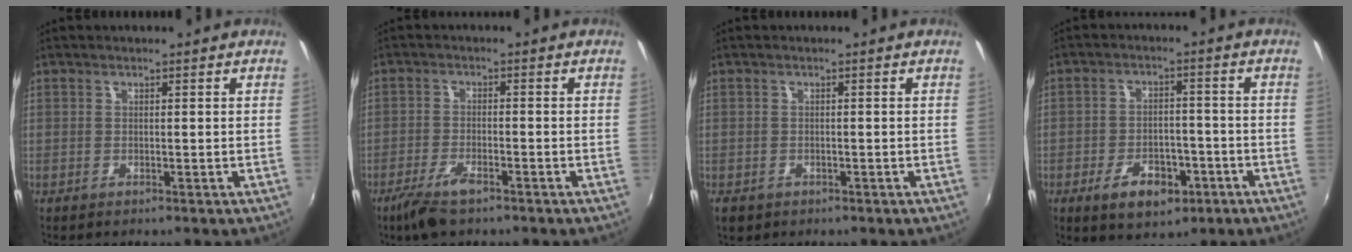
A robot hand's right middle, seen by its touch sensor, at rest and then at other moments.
{"total": 5.9, "force": [-4.1, 1.7, 3.9], "torque": [-0.098, -0.011, -0.079]}
{"total": 2.5, "force": [-1.2, 1.9, 1.2], "torque": [-0.026, -0.005, -0.016]}
{"total": 8.7, "force": [-4.5, 5.1, 5.5], "torque": [-0.115, 0.004, -0.060]}